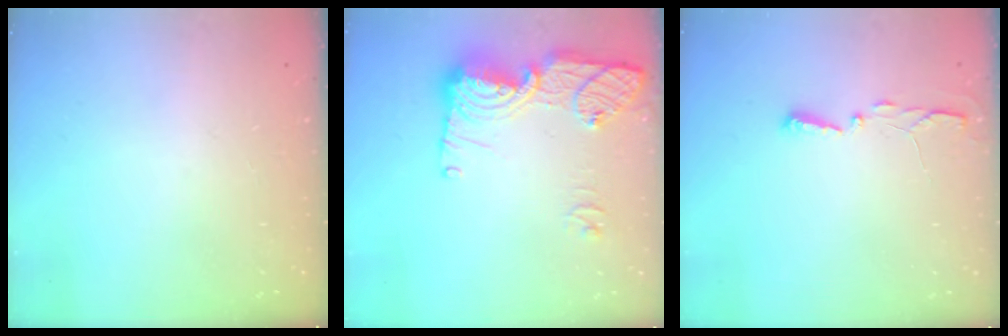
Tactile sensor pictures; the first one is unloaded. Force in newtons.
{"total": 15.6, "press": 15.6, "slide": 1.3}
{"total": 3.5, "press": 3.5, "slide": 0.5}